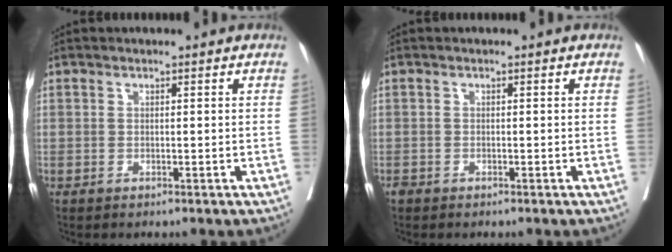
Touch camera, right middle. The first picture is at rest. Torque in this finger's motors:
{"motor_torque": [0.34, -0.29, 0.04, 0.00]}